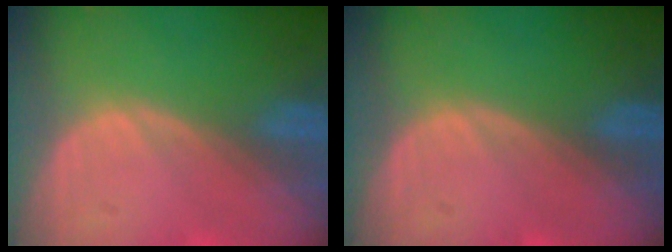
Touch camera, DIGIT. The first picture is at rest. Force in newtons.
{"total": 0.0}